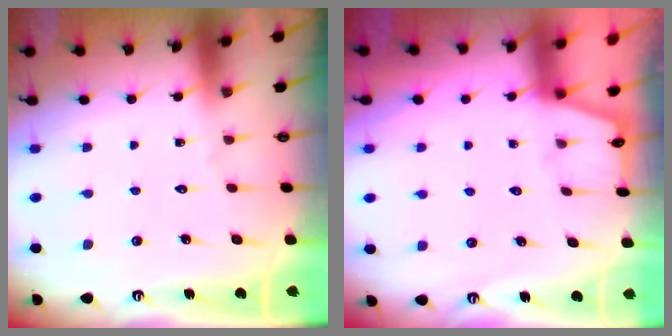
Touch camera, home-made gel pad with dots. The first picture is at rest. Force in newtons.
{"total": 0.8, "press": 0.7, "slide": 0.2}